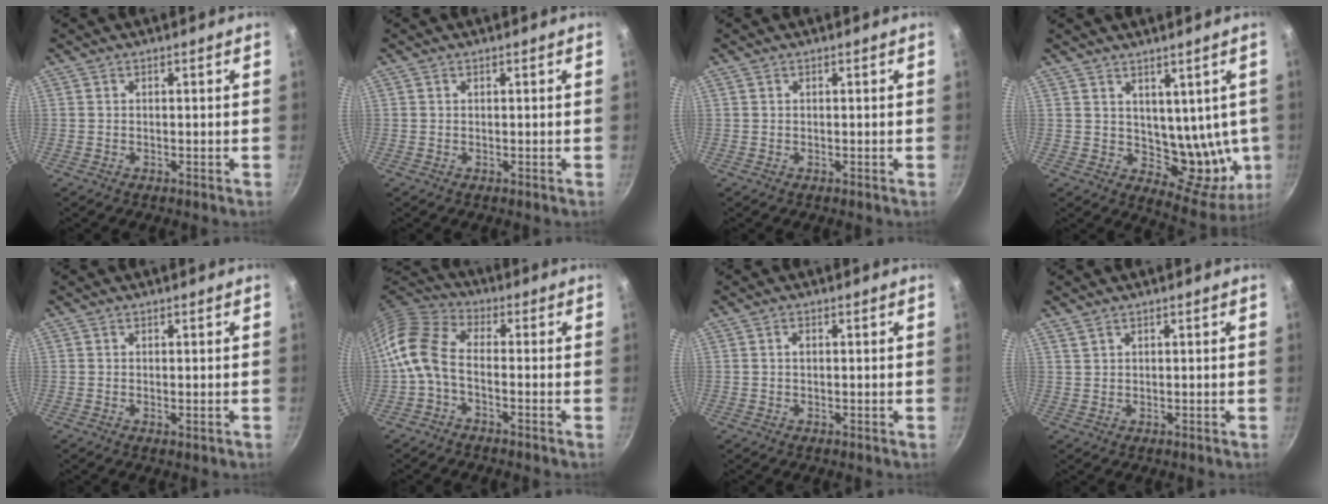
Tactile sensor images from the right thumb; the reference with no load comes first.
{"total": 0.0}
{"total": 0.0}
{"total": 11.8, "force": [2.5, 7.4, 8.8], "torque": [-0.075, -0.043, 0.051]}
{"total": 0.6, "force": [0.1, 0.2, 0.6], "torque": [-0.010, -0.001, 0.000]}
{"total": 9.3, "force": [-2.7, 5.3, 7.2], "torque": [-0.155, 0.040, -0.067]}
{"total": 0.9, "force": [0.3, 0.5, 0.7], "torque": [-0.010, 0.001, 0.003]}
{"total": 1.4, "force": [1.0, 0.7, 0.6], "torque": [-0.008, -0.001, 0.021]}